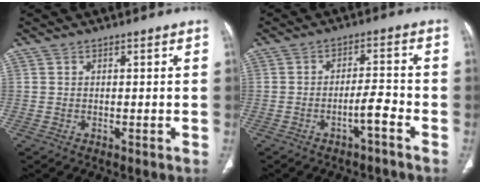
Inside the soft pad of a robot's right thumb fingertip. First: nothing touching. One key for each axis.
{"total": 4.3, "fx": -2.6, "fy": 0.6, "fz": 3.4, "tx": -0.059, "ty": 0.030, "tz": -0.043}